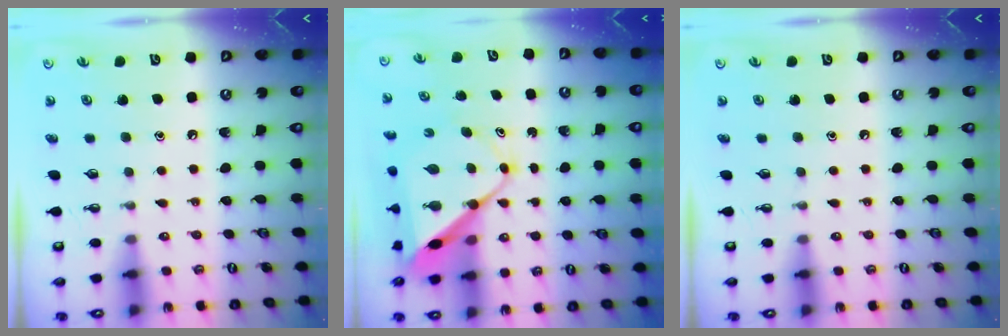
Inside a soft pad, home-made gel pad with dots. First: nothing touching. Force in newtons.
{"total": 11.9, "press": 11.8, "slide": 1.2}
{"total": 0.0}